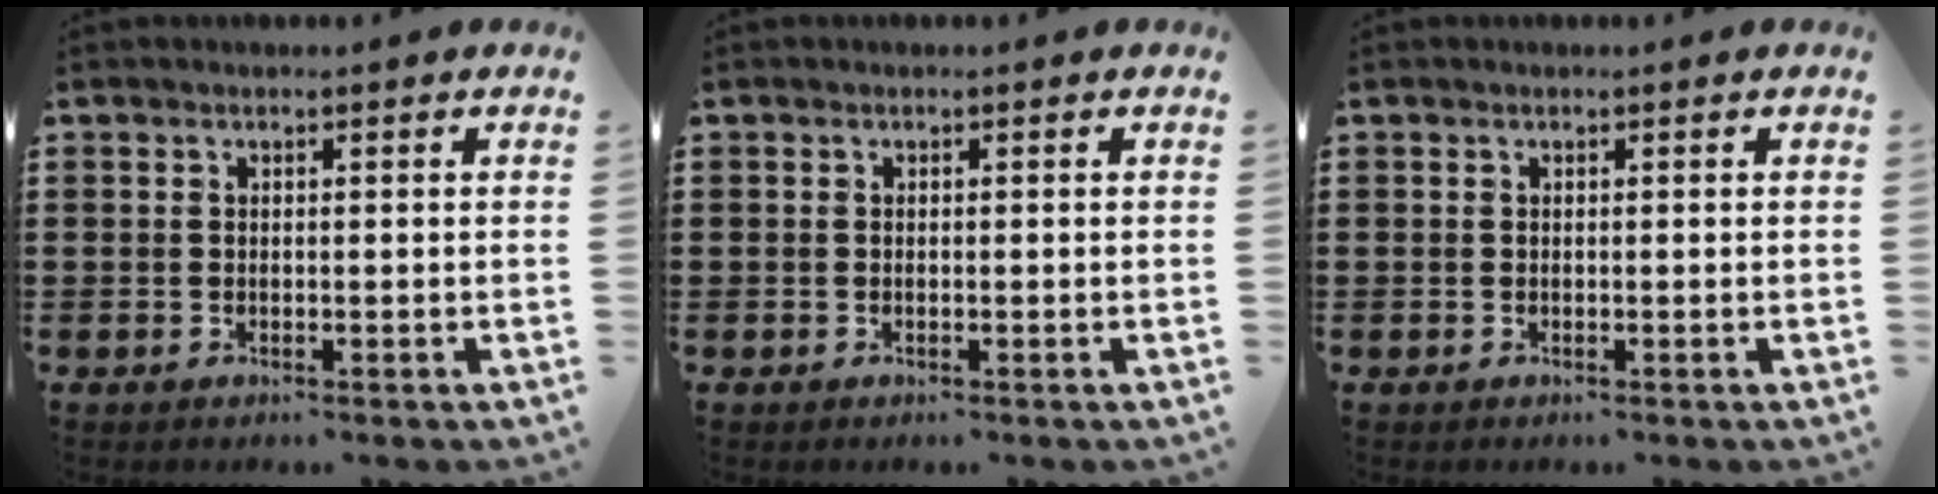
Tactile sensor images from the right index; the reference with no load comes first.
{"total": 0.0}
{"total": 0.0}